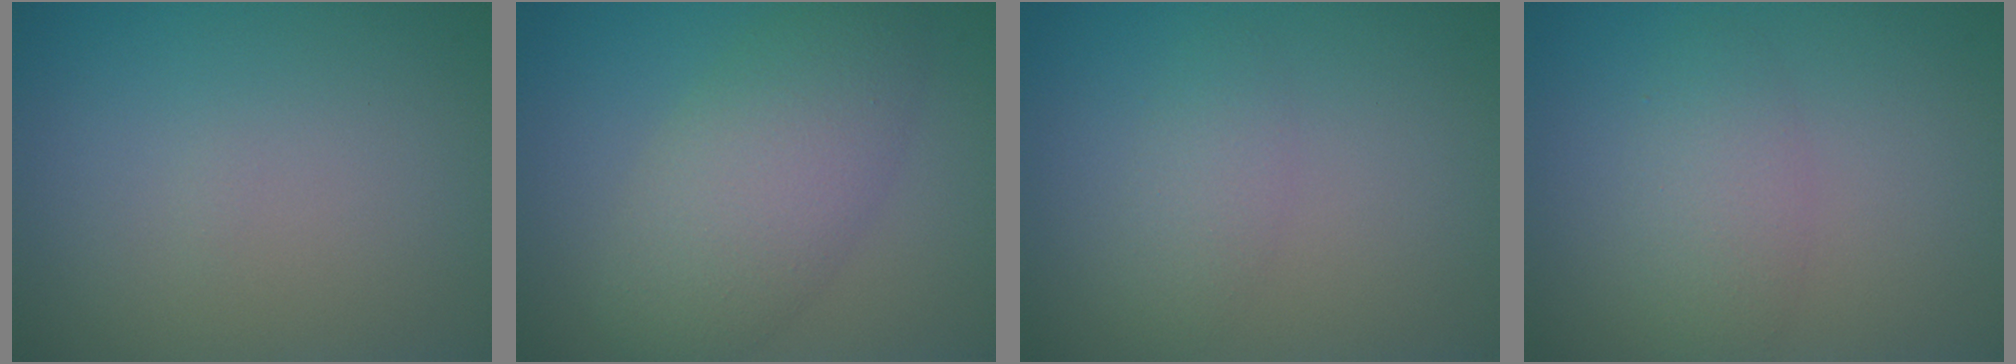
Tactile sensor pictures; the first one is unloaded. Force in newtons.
{"total": 5.6, "press": 5.5, "slide": 0.2}
{"total": 1.7, "press": 1.7, "slide": 0.1}
{"total": 2.7, "press": 2.7, "slide": 0.1}